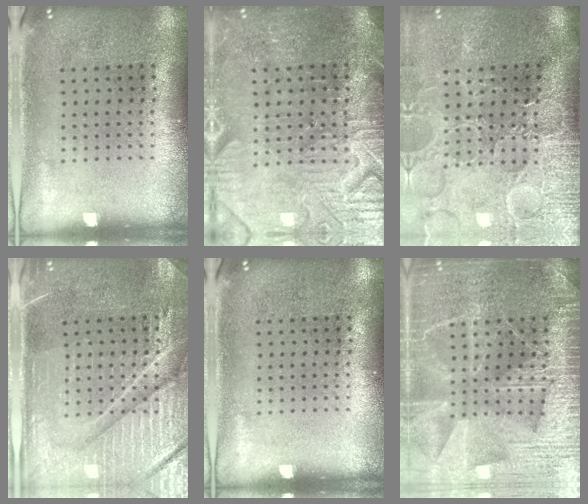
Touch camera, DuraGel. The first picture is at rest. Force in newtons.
{"total": 3.9, "press": 3.8, "slide": 1.1}
{"total": 4.5, "press": 3.9, "slide": 2.2}
{"total": 4.6, "press": 4.2, "slide": 1.6}
{"total": 0.0}
{"total": 6.5, "press": 6.4, "slide": 0.7}